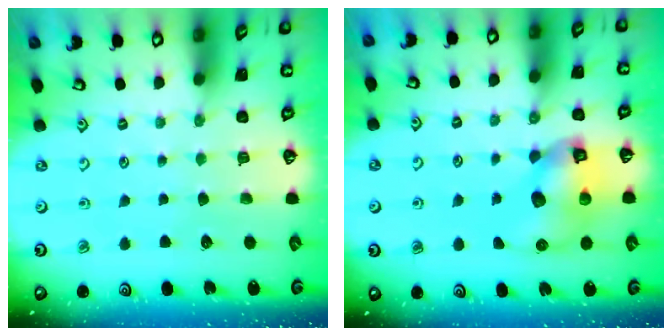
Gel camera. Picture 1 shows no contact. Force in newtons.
{"total": 10.5, "press": 10.4, "slide": 1.6}